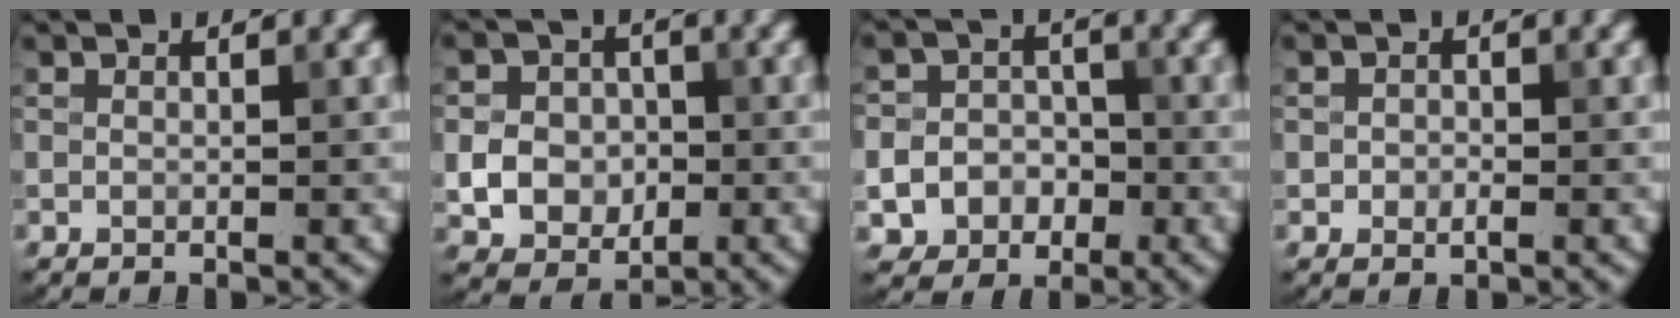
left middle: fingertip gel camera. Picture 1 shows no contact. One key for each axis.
{"total": 4.4, "fx": -0.7, "fy": 3.7, "fz": 2.2, "tx": -0.040, "ty": 0.003, "tz": -0.015}
{"total": 6.4, "fx": -2.4, "fy": 5.8, "fz": 1.5, "tx": -0.013, "ty": 0.000, "tz": -0.054}
{"total": 1.0, "fx": -0.3, "fy": 0.8, "fz": 0.6, "tx": -0.010, "ty": 0.000, "tz": -0.009}